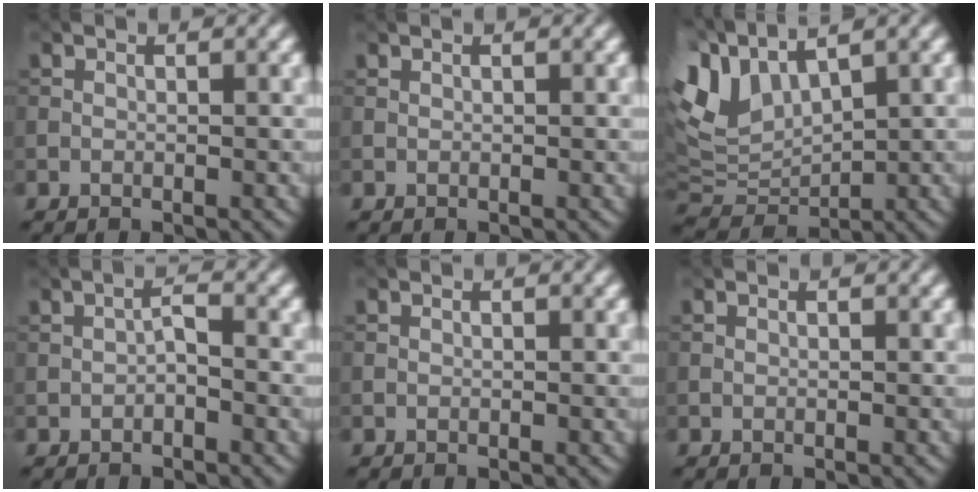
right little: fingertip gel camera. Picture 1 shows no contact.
{"total": 0.0}
{"total": 6.1, "force": [3.5, 3.2, 3.8], "torque": [-0.087, 0.010, 0.065]}
{"total": 1.3, "force": [-0.5, 0.5, 1.1], "torque": [-0.020, 0.006, -0.011]}
{"total": 0.0}
{"total": 0.0}